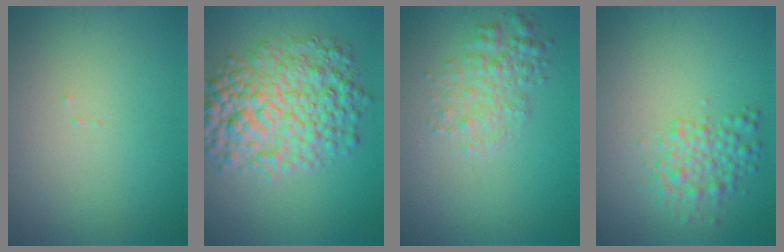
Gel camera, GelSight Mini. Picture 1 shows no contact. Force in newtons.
{"total": 8.4, "press": 8.4, "slide": 0.1}
{"total": 2.8, "press": 2.8, "slide": 0.1}
{"total": 2.9, "press": 2.9, "slide": 0.0}